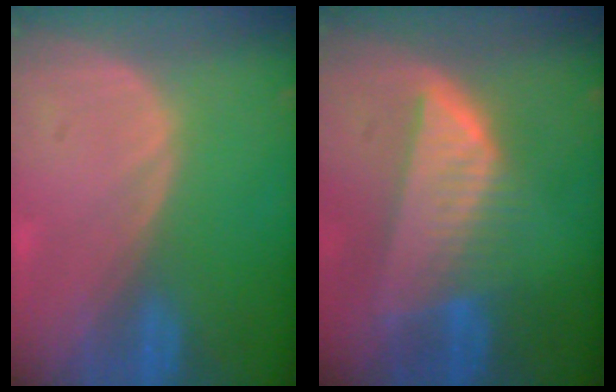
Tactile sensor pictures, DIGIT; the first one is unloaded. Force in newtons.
{"total": 8.2, "press": 7.3, "slide": 3.9}